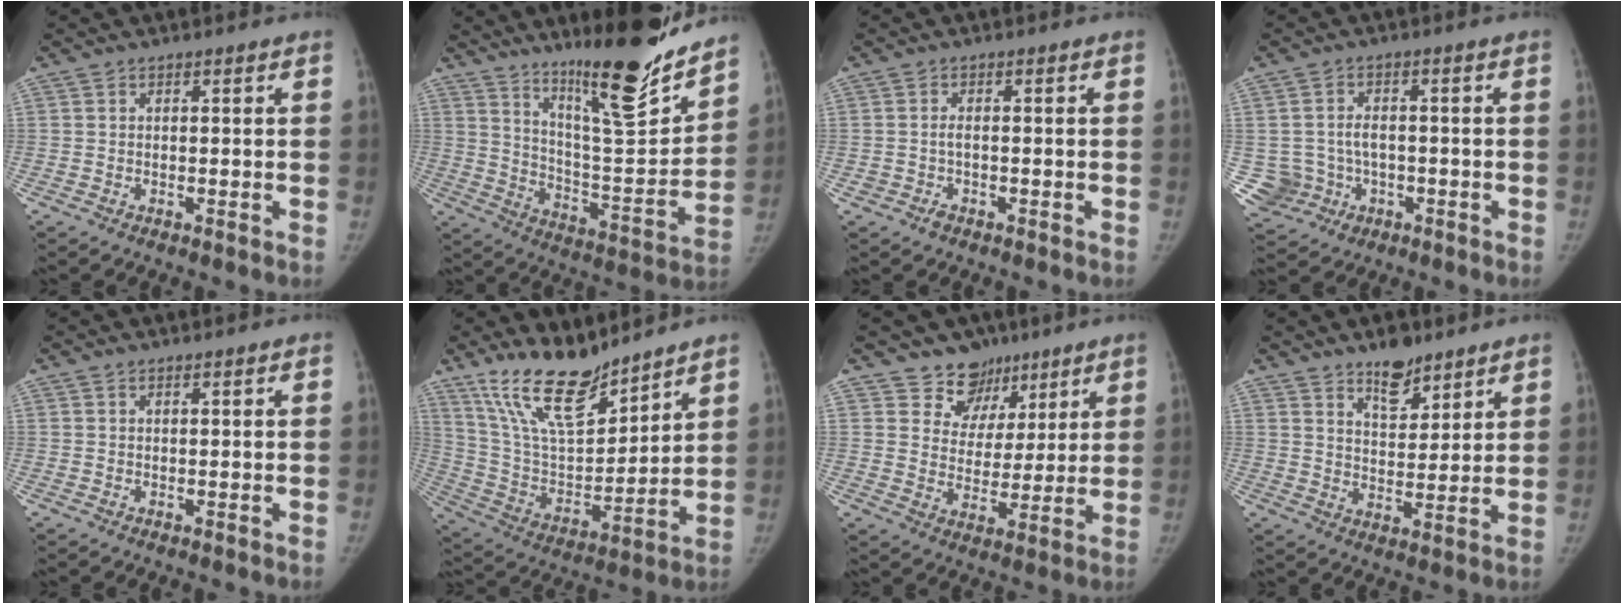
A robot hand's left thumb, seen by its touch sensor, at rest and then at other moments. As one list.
[{"total": 20.2, "force": [15.7, 2.9, 12.4], "torque": [-0.156, -0.115, 0.260]}, {"total": 1.5, "force": [-0.6, 1.0, 0.9], "torque": [-0.015, 0.006, -0.010]}, {"total": 7.4, "force": [-1.3, 7.0, 2.1], "torque": [-0.035, 0.021, -0.007]}, {"total": 0.6, "force": [0.5, 0.2, 0.3], "torque": [-0.008, -0.001, 0.011]}, {"total": 17.4, "force": [13.9, 5.5, 8.8], "torque": [-0.126, -0.080, 0.268]}, {"total": 8.8, "force": [6.2, 6.3, 0.4], "torque": [0.040, -0.042, 0.106]}, {"total": 8.0, "force": [6.0, 3.6, 3.9], "torque": [-0.033, -0.044, 0.101]}]